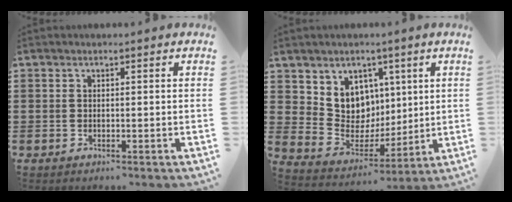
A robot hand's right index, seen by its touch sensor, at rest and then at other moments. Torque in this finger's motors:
{"motor_torque": [0.31, 0.21, 0.28, 0.09]}